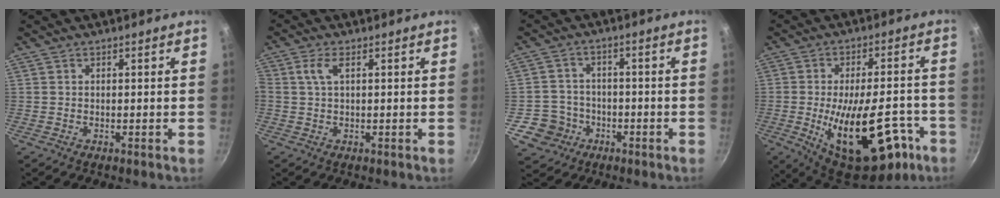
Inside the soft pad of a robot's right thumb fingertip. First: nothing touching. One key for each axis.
{"total": 2.9, "fx": 0.8, "fy": 1.1, "fz": 2.5, "tx": -0.059, "ty": 0.007, "tz": 0.016}
{"total": 7.1, "fx": -2.9, "fy": 6.4, "fz": 0.9, "tx": 0.010, "ty": 0.033, "tz": -0.048}
{"total": 23.4, "fx": -8.2, "fy": 11.0, "fz": 19.0, "tx": -0.248, "ty": 0.020, "tz": -0.103}